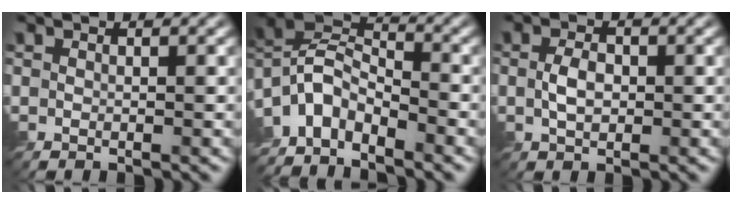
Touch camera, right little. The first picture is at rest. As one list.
[{"total": 6.4, "force": [-4.9, 2.8, 3.1], "torque": [-0.058, 0.005, -0.107]}, {"total": 2.2, "force": [0.0, 1.4, 1.7], "torque": [-0.038, 0.002, -0.001]}]